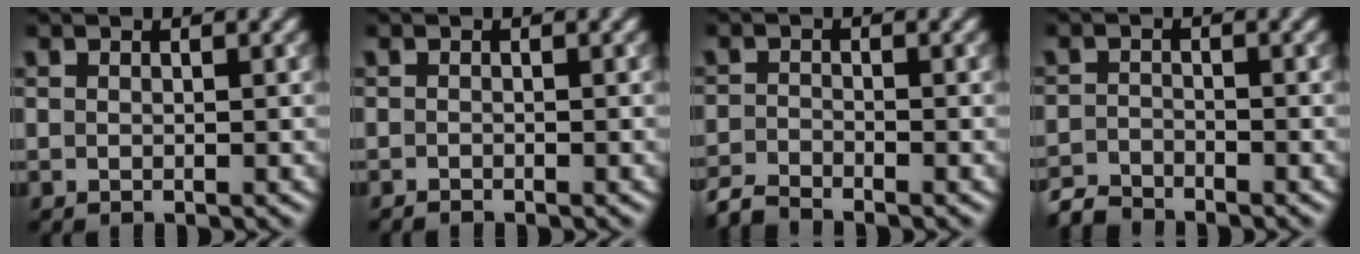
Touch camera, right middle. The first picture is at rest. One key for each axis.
{"total": 0.5, "fx": -0.5, "fy": 0.0, "fz": 0.1, "tx": 0.002, "ty": -0.002, "tz": -0.010}
{"total": 2.4, "fx": -2.3, "fy": 0.2, "fz": 0.6, "tx": -0.016, "ty": -0.007, "tz": -0.054}
{"total": 2.4, "fx": -2.3, "fy": 0.4, "fz": 0.3, "tx": -0.006, "ty": -0.003, "tz": -0.053}